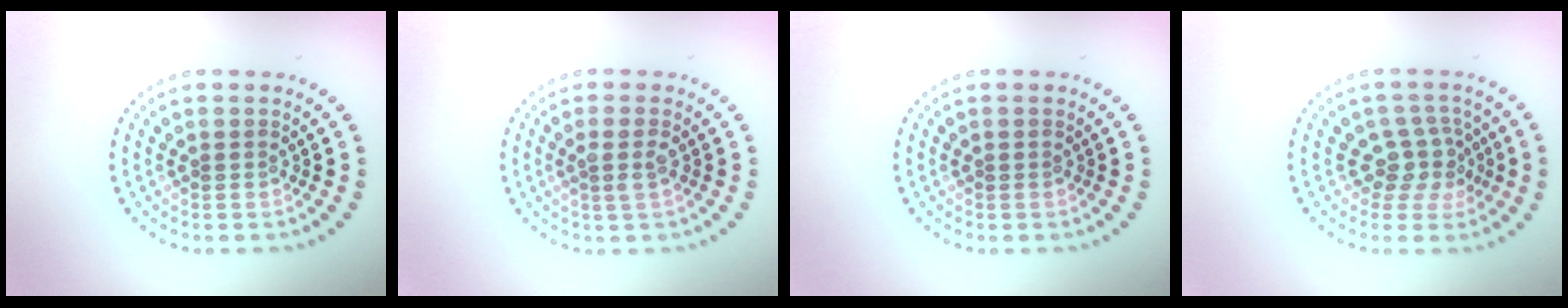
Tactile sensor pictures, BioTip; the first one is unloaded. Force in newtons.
{"total": 1.3, "press": 1.1, "slide": 0.5}
{"total": 0.0}
{"total": 2.9, "press": 2.4, "slide": 1.7}